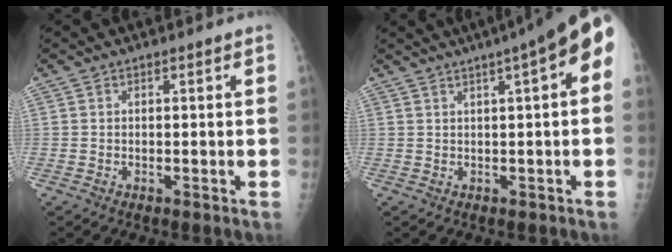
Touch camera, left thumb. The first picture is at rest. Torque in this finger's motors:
{"motor_torque": [-0.18, 2.05, 0.21, -0.21, 0.12]}